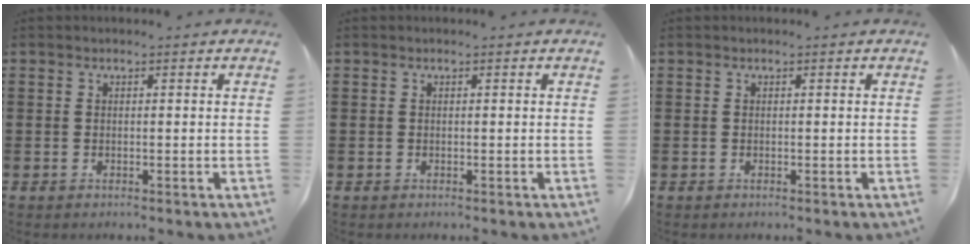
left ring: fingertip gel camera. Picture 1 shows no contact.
{"total": 0.0}
{"total": 0.0}